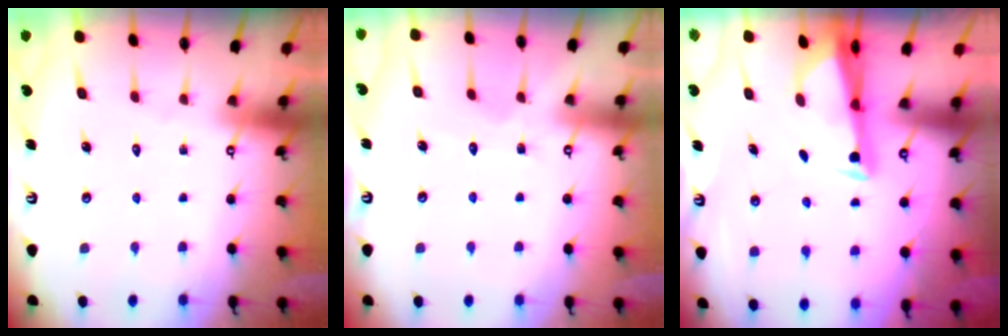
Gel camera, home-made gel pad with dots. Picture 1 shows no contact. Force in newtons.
{"total": 3.6, "press": 3.6, "slide": 0.4}
{"total": 2.9, "press": 2.7, "slide": 0.9}